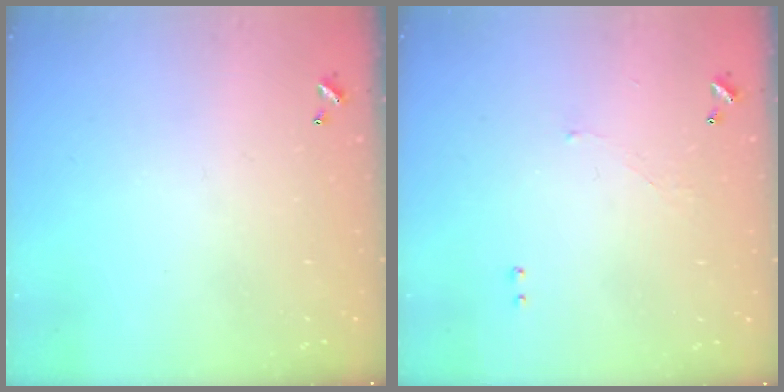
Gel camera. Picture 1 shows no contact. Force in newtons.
{"total": 1.3, "press": 1.2, "slide": 0.5}